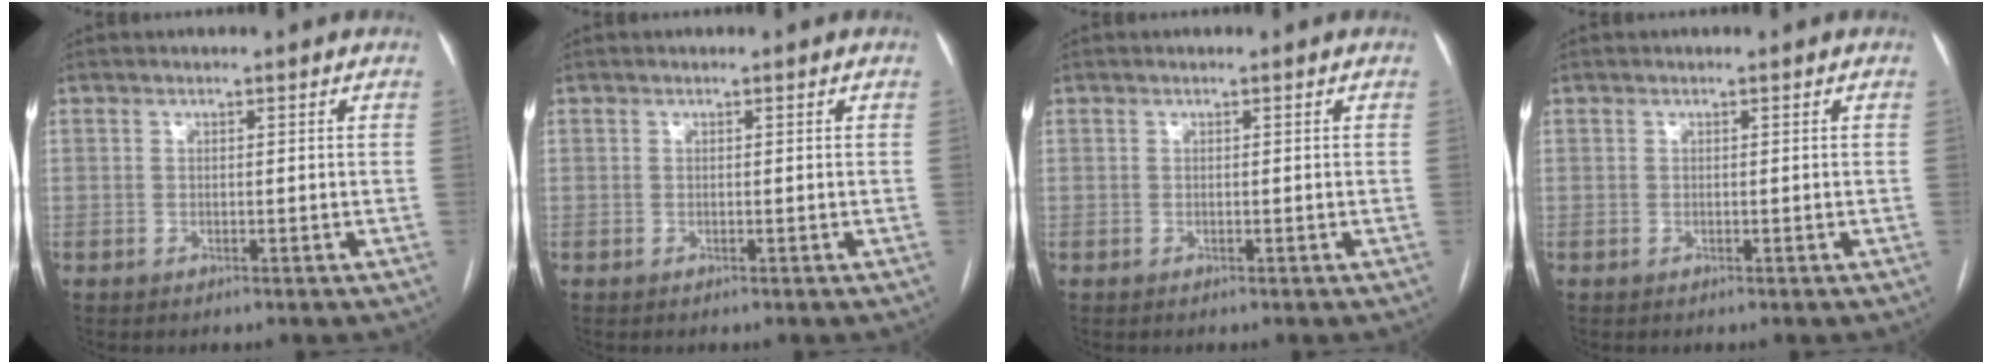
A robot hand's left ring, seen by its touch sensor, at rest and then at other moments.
{"total": 0.0}
{"total": 0.0}
{"total": 0.0}